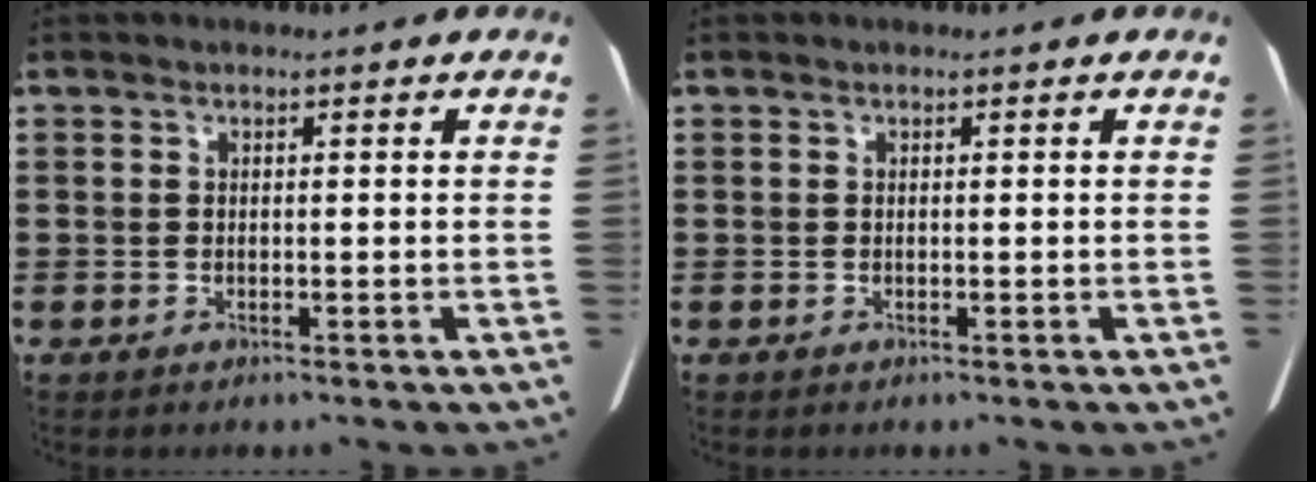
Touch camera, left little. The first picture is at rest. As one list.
[{"total": 0.0}]